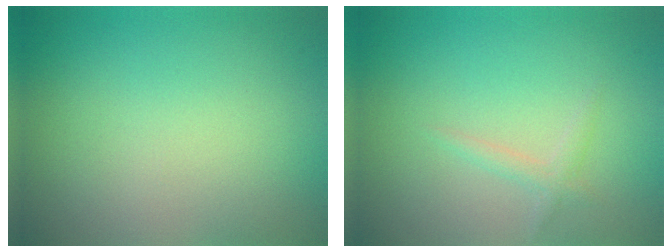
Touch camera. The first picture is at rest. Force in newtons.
{"total": 1.1, "press": 1.1, "slide": 0.0}